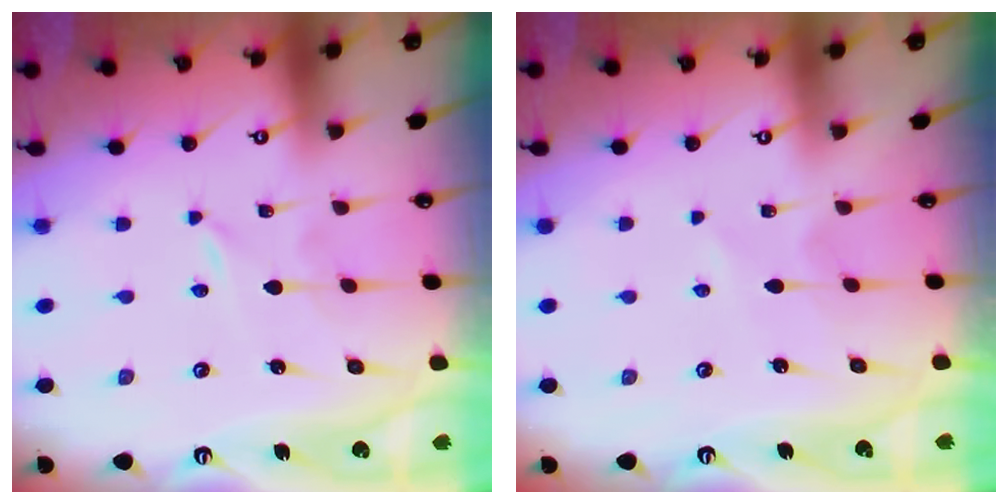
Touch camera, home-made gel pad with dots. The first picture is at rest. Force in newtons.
{"total": 0.6, "press": 0.6, "slide": 0.2}